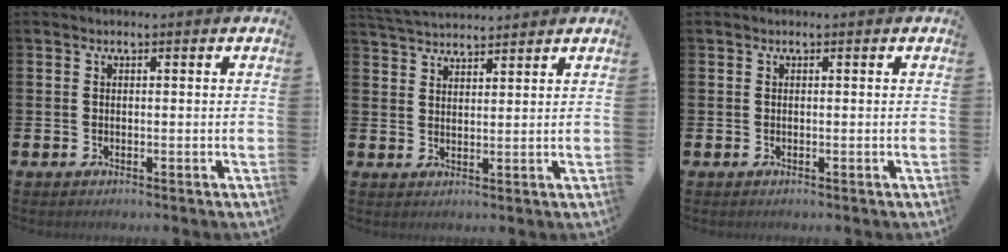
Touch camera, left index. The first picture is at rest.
{"total": 3.9, "force": [3.9, 0.4, 0.4], "torque": [-0.022, -0.017, 0.072]}
{"total": 0.0}